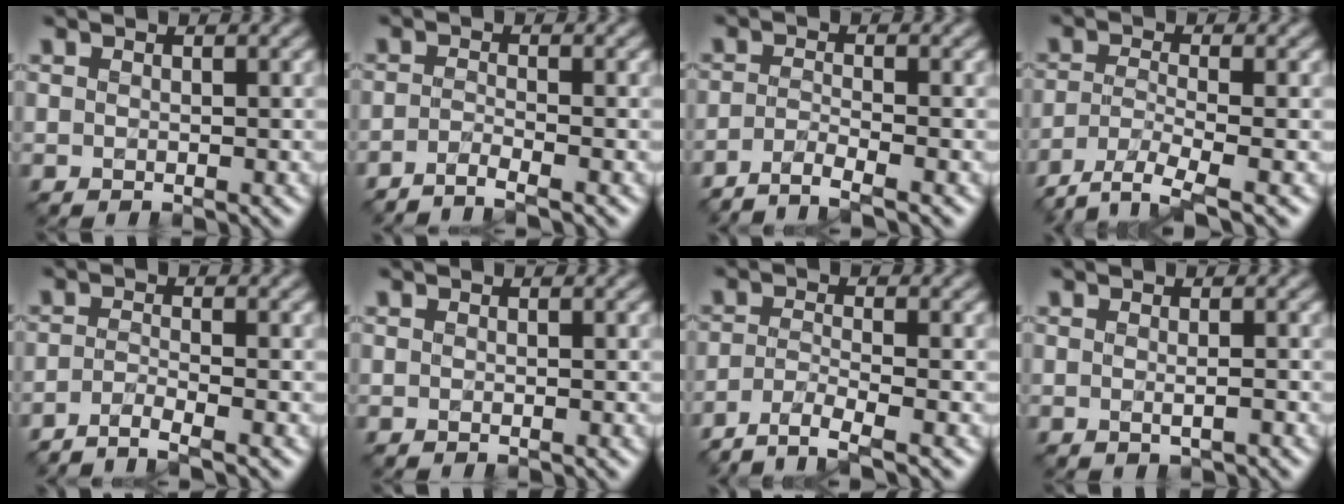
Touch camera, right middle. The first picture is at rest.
{"total": 1.9, "force": [-1.6, 0.2, 1.1], "torque": [-0.009, -0.004, -0.046]}
{"total": 2.8, "force": [-2.2, 0.4, 1.7], "torque": [-0.022, -0.003, -0.057]}
{"total": 4.5, "force": [-3.4, 1.0, 2.9], "torque": [-0.056, -0.012, -0.072]}
{"total": 2.4, "force": [-1.9, 0.3, 1.5], "torque": [-0.018, -0.004, -0.053]}
{"total": 0.0}
{"total": 3.5, "force": [-2.8, 0.6, 2.1], "torque": [-0.037, -0.004, -0.063]}
{"total": 0.8, "force": [-0.2, 0.1, 0.8], "torque": [-0.013, -0.004, -0.002]}